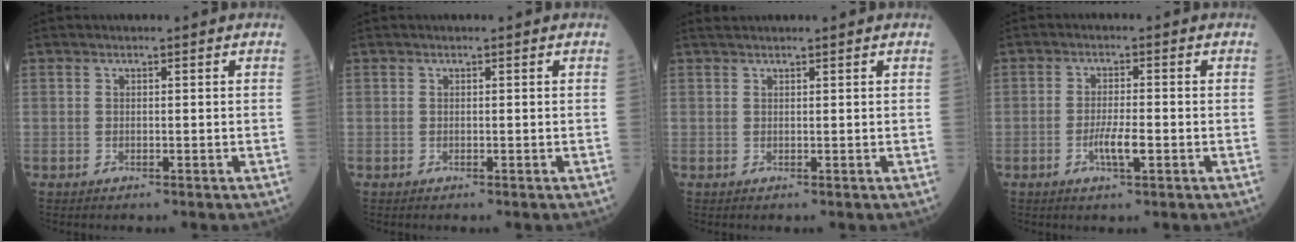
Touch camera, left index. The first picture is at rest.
{"total": 0.0}
{"total": 2.9, "force": [2.6, -0.1, 1.2], "torque": [-0.013, 0.026, 0.041]}
{"total": 3.7, "force": [-1.2, 0.5, 3.5], "torque": [-0.069, -0.002, -0.022]}